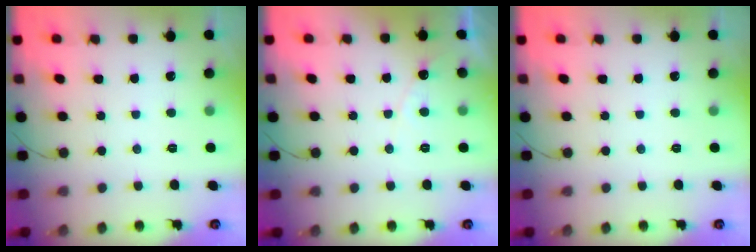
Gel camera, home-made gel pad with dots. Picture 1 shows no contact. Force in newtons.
{"total": 4.7, "press": 4.7, "slide": 0.3}
{"total": 0.0}